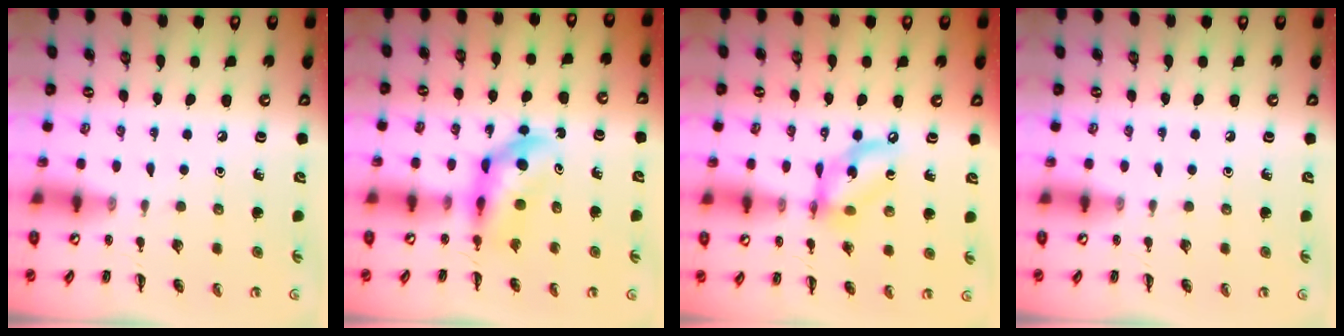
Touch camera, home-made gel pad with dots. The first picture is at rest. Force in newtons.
{"total": 6.1, "press": 6.0, "slide": 1.3}
{"total": 11.4, "press": 11.0, "slide": 2.8}
{"total": 0.0}